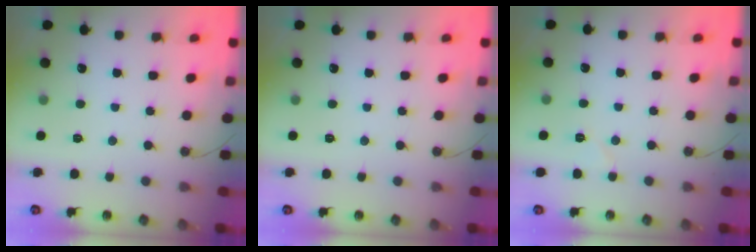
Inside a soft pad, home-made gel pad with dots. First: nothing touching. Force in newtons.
{"total": 0.0}
{"total": 3.8, "press": 3.3, "slide": 1.8}